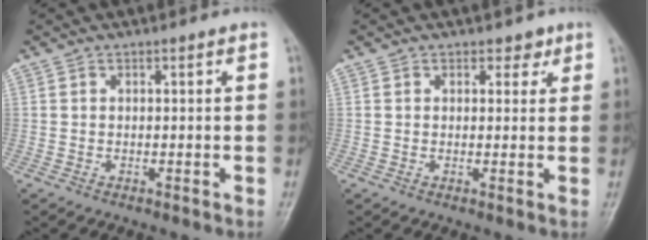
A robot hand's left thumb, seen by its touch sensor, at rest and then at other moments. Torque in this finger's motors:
{"motor_torque": [-0.32, 0.13, -0.50, -0.09, -0.03]}